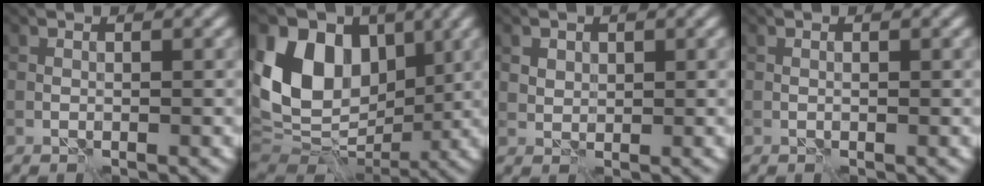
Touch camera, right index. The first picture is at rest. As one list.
[{"total": 14.3, "force": [2.7, 10.4, 9.3], "torque": [-0.159, 0.032, 0.056]}, {"total": 1.7, "force": [1.0, 1.3, 0.5], "torque": [-0.011, -0.002, 0.025]}, {"total": 0.0}]